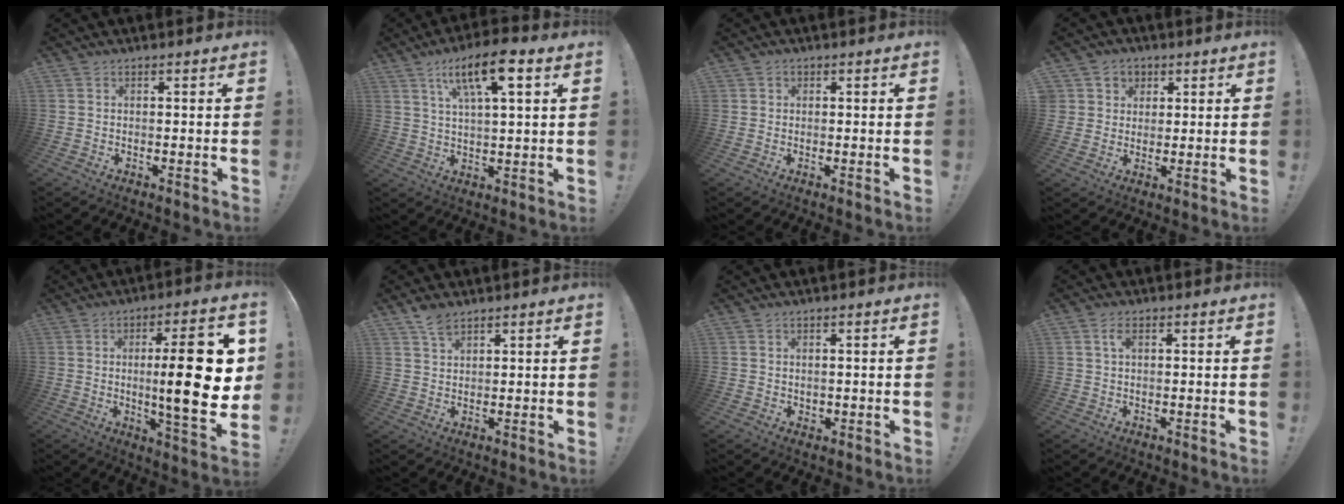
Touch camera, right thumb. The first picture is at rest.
{"total": 12.3, "force": [5.9, 3.5, 10.3], "torque": [-0.162, -0.017, 0.094]}
{"total": 1.1, "force": [0.4, 1.0, 0.1], "torque": [-0.001, 0.000, 0.007]}
{"total": 5.3, "force": [2.0, 4.9, 0.6], "torque": [-0.014, -0.013, 0.040]}
{"total": 20.5, "force": [1.3, 4.1, 20.1], "torque": [-0.291, -0.017, 0.014]}
{"total": 4.8, "force": [3.6, 1.8, 2.5], "torque": [-0.045, -0.017, 0.067]}
{"total": 1.4, "force": [0.8, 1.1, 0.2], "torque": [0.008, -0.007, 0.012]}
{"total": 2.9, "force": [1.0, 1.3, 2.3], "torque": [-0.038, 0.001, 0.015]}